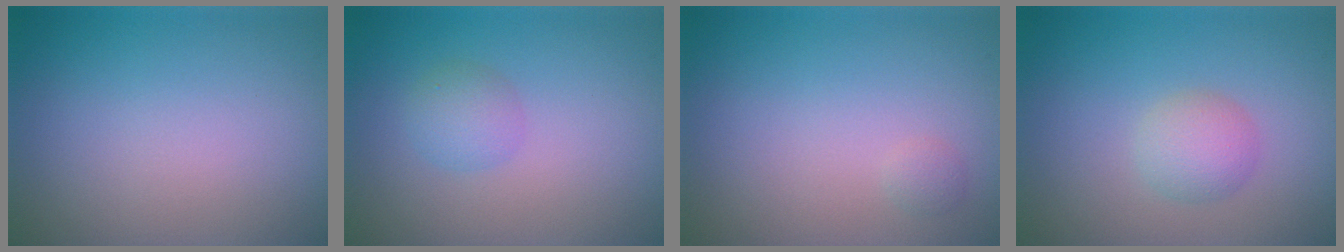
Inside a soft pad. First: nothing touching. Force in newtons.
{"total": 1.8, "press": 1.8, "slide": 0.0}
{"total": 0.6, "press": 0.6, "slide": 0.0}
{"total": 2.4, "press": 2.4, "slide": 0.1}